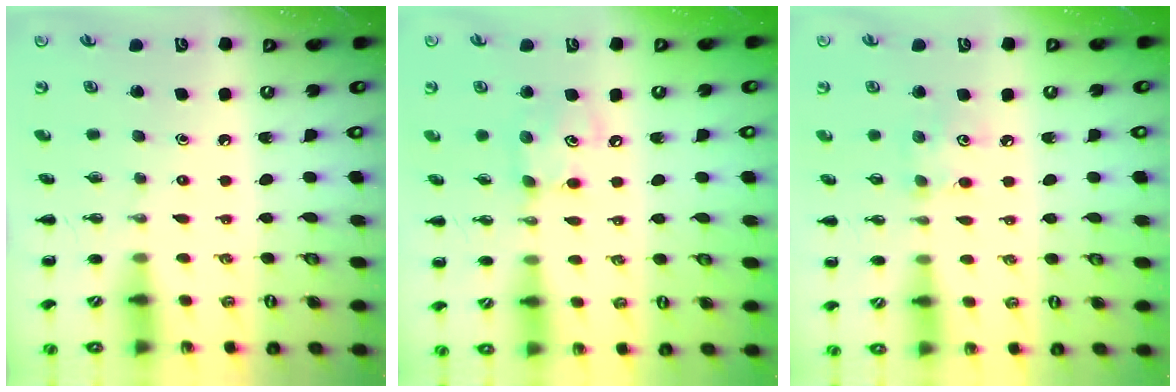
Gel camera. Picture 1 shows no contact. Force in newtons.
{"total": 6.3, "press": 6.3, "slide": 0.6}
{"total": 4.2, "press": 4.2, "slide": 0.6}